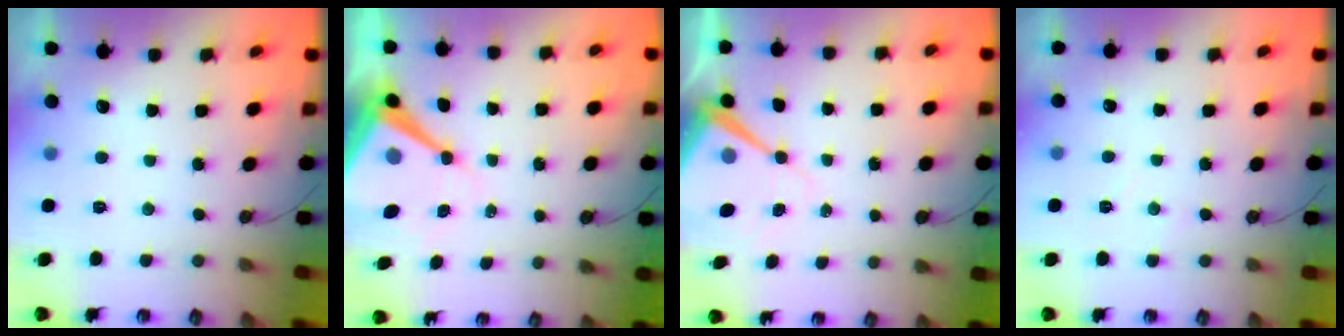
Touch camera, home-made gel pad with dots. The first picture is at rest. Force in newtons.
{"total": 15.8, "press": 15.8, "slide": 1.3}
{"total": 9.6, "press": 9.6, "slide": 1.0}
{"total": 2.6, "press": 2.5, "slide": 0.5}